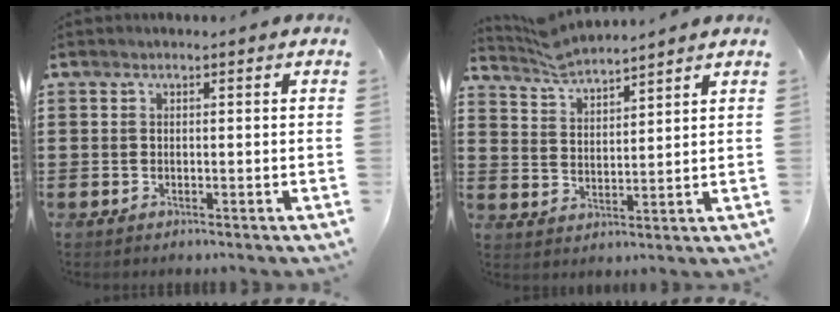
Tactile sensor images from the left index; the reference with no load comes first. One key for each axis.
{"total": 4.6, "fx": 4.6, "fy": 0.1, "fz": 0.6, "tx": -0.030, "ty": -0.020, "tz": 0.082}